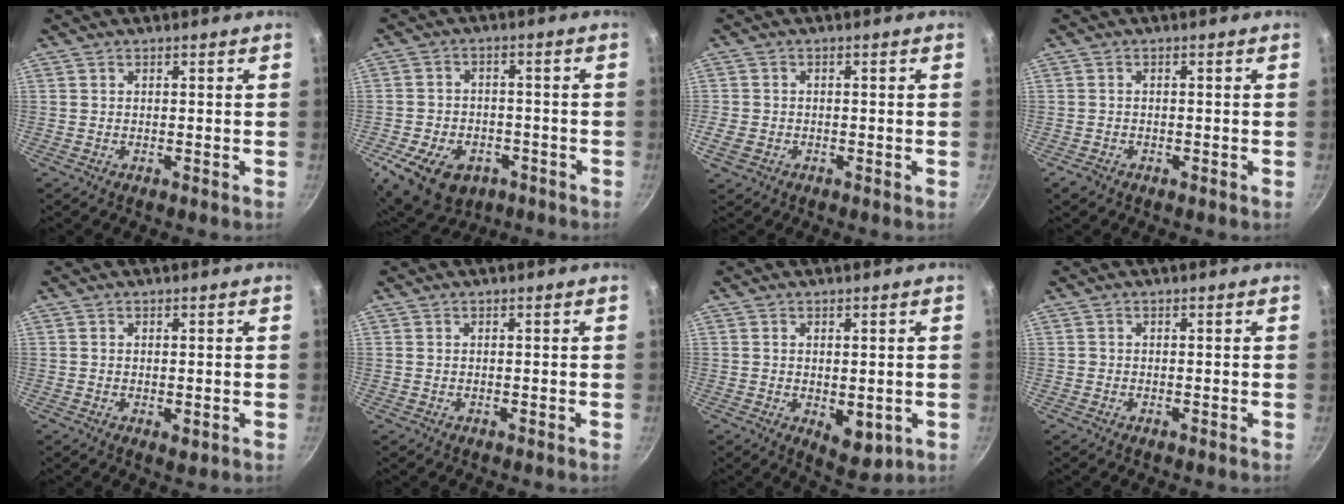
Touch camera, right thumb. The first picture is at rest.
{"total": 14.4, "force": [-6.2, 10.0, 8.4], "torque": [-0.141, 0.018, -0.087]}
{"total": 3.3, "force": [-1.2, 2.6, 1.7], "torque": [-0.039, 0.001, -0.022]}
{"total": 1.6, "force": [-1.0, 1.1, 0.6], "torque": [-0.017, 0.009, -0.016]}
{"total": 1.7, "force": [-0.1, 1.0, 1.4], "torque": [-0.021, -0.006, 0.000]}
{"total": 0.0}
{"total": 5.7, "force": [-0.6, 3.3, 4.5], "torque": [-0.054, -0.015, 0.000]}
{"total": 0.0}